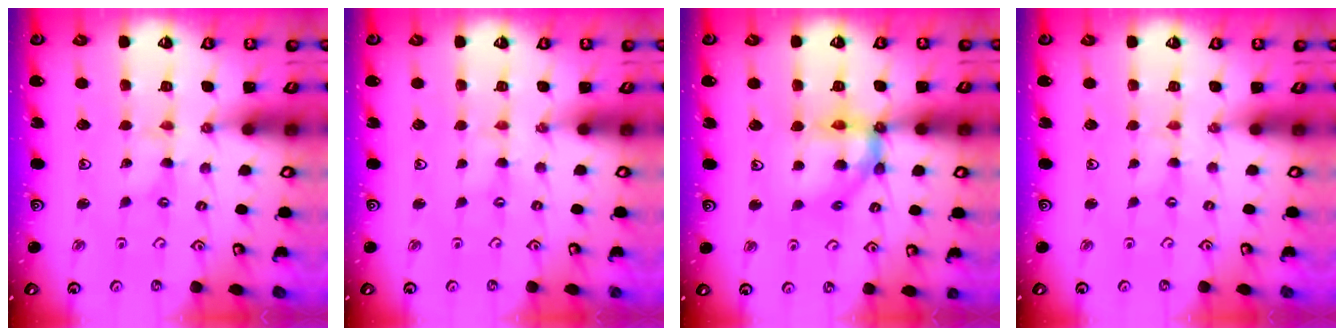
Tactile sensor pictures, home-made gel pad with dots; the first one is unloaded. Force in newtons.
{"total": 0.8, "press": 0.8, "slide": 0.1}
{"total": 12.6, "press": 12.5, "slide": 1.5}
{"total": 0.0}